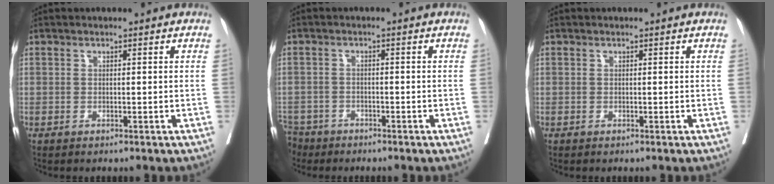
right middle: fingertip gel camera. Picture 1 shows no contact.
{"total": 5.4, "force": [-4.5, 2.9, 0.3], "torque": [-0.010, -0.006, -0.085]}
{"total": 0.0}